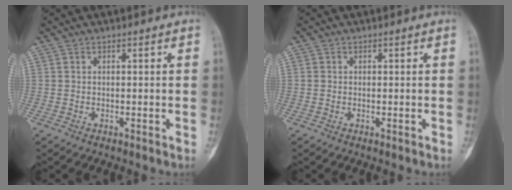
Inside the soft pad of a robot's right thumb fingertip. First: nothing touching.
{"total": 0.6, "force": [0.0, 0.6, 0.1], "torque": [0.005, 0.003, -0.001]}